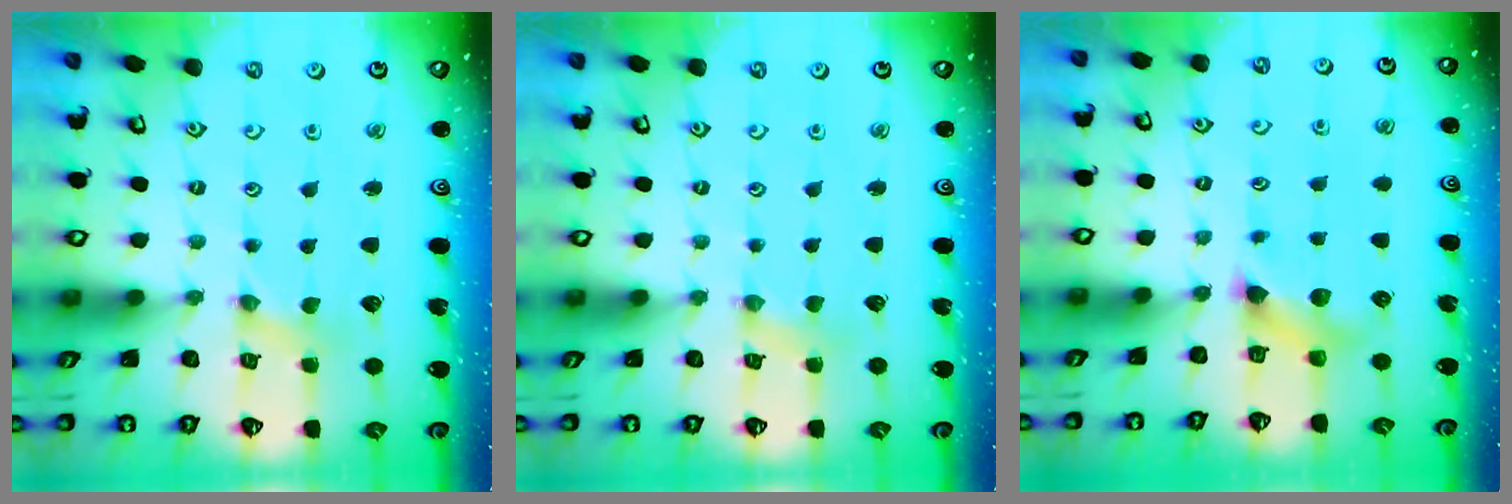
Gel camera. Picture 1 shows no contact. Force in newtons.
{"total": 2.5, "press": 2.5, "slide": 0.4}
{"total": 6.9, "press": 6.8, "slide": 0.7}